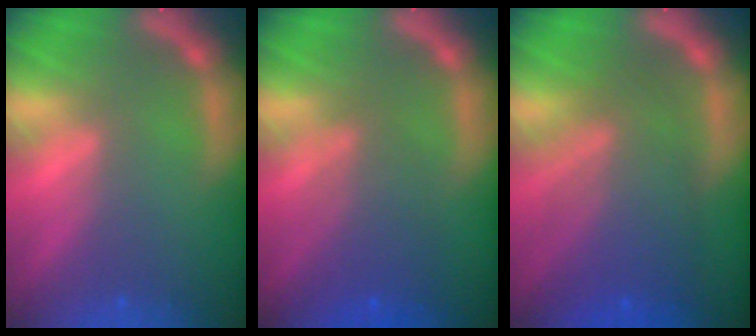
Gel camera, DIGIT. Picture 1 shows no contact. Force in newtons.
{"total": 4.6}
{"total": 8.1}